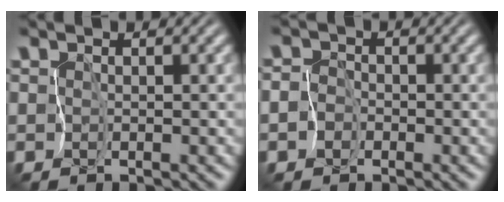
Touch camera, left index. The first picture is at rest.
{"total": 3.4, "force": [-1.8, 2.8, 0.6], "torque": [0.004, 0.001, -0.051]}